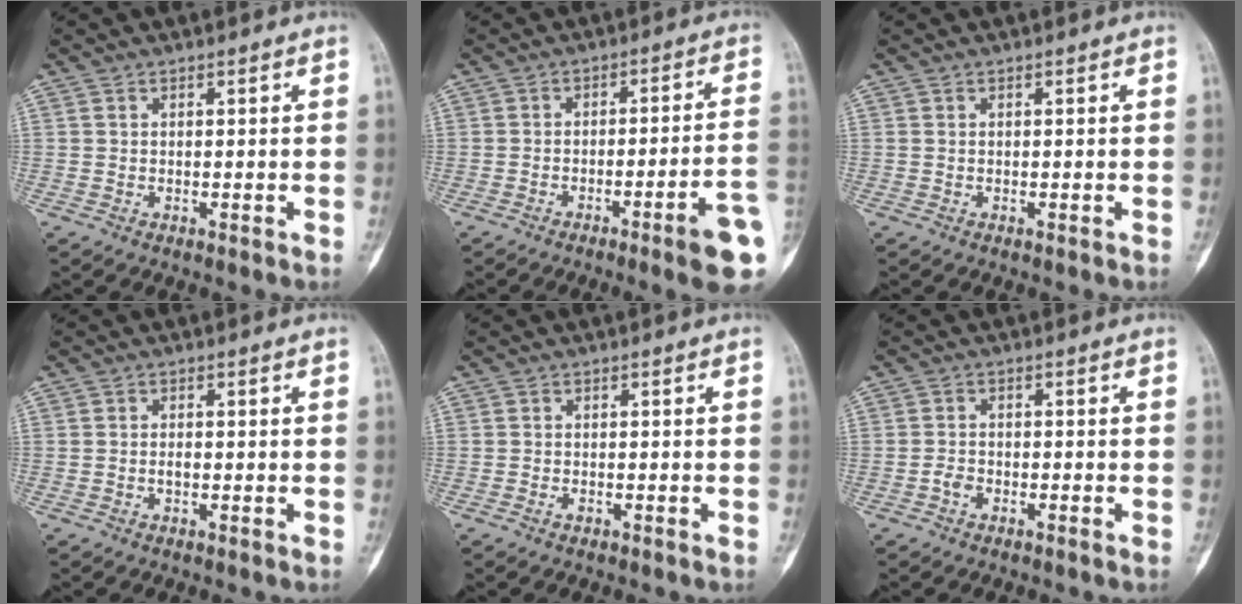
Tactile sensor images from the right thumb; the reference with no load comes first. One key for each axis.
{"total": 10.9, "fx": -4.9, "fy": 0.5, "fz": 9.7, "tx": -0.129, "ty": 0.022, "tz": -0.066}
{"total": 0.0}
{"total": 1.0, "fx": -0.4, "fy": 0.4, "fz": 0.8, "tx": -0.015, "ty": 0.001, "tz": -0.007}
{"total": 0.8, "fx": -0.6, "fy": 0.4, "fz": 0.4, "tx": -0.012, "ty": 0.004, "tz": -0.009}
{"total": 1.7, "fx": -1.1, "fy": 0.9, "fz": 0.9, "tx": -0.018, "ty": 0.006, "tz": -0.024}